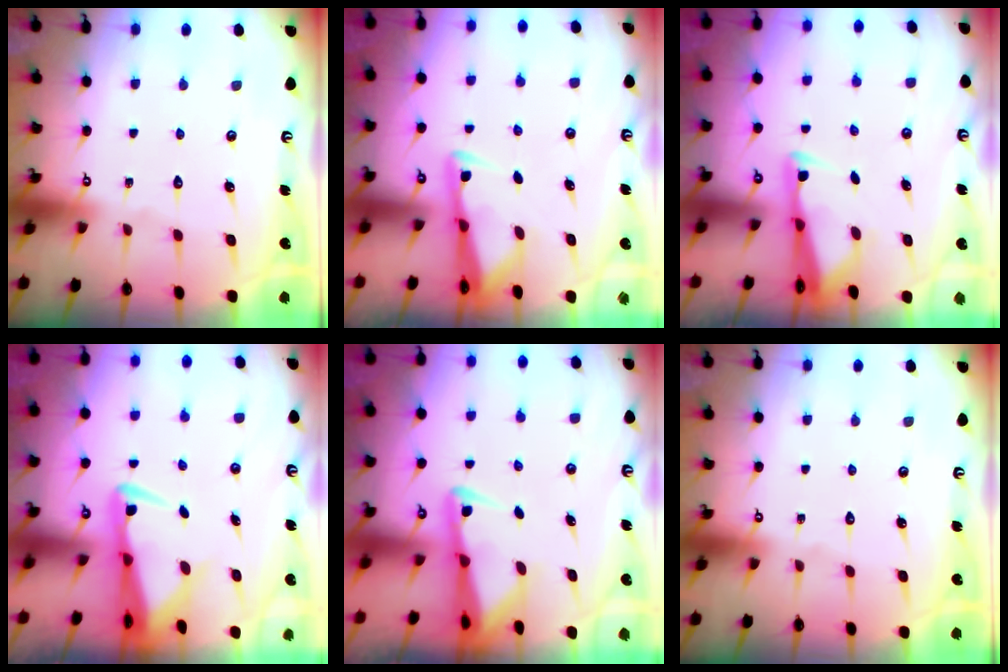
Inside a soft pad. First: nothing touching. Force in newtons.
{"total": 2.9, "press": 2.9, "slide": 0.1}
{"total": 2.9, "press": 2.8, "slide": 0.8}
{"total": 3.4, "press": 3.3, "slide": 0.6}
{"total": 2.4, "press": 2.3, "slide": 0.4}
{"total": 0.0}